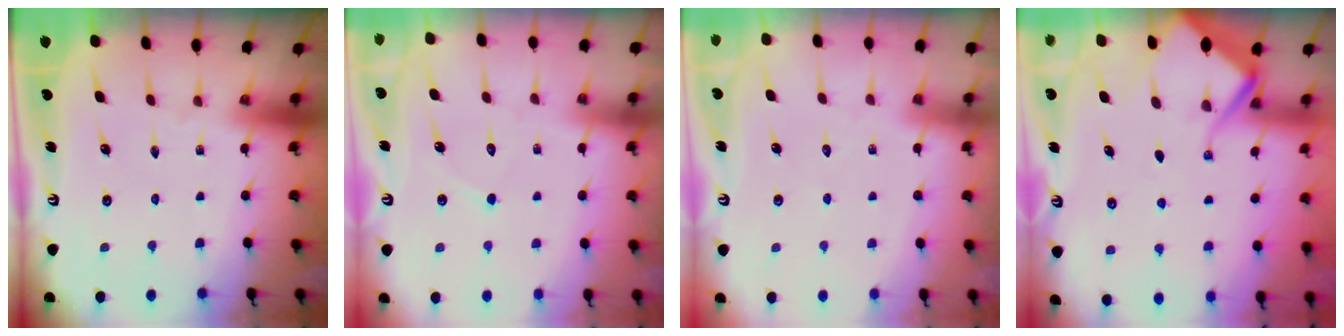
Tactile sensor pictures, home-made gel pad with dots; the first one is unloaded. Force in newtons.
{"total": 5.4, "press": 5.4, "slide": 0.5}
{"total": 2.5, "press": 2.4, "slide": 0.4}
{"total": 8.0, "press": 7.9, "slide": 1.0}